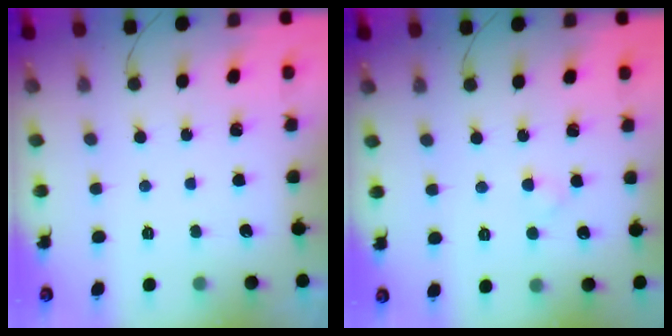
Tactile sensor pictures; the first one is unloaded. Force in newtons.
{"total": 1.8, "press": 1.5, "slide": 1.0}